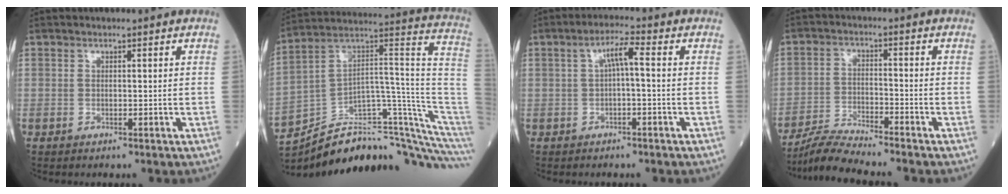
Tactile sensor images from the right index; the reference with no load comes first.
{"total": 23.7, "force": [-19.6, 3.6, 12.8], "torque": [-0.118, 0.074, -0.287]}
{"total": 3.6, "force": [0.2, 0.4, 3.6], "torque": [-0.062, 0.015, 0.003]}
{"total": 6.0, "force": [-5.8, -1.1, 1.1], "torque": [-0.027, -0.015, -0.113]}